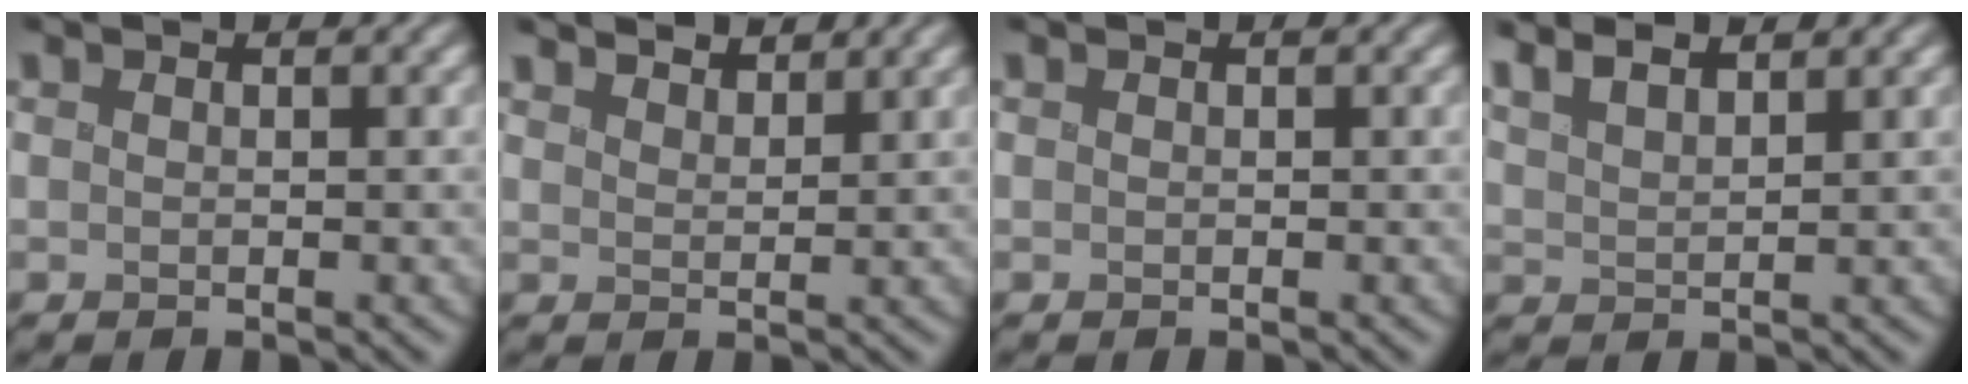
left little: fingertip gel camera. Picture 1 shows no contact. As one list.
[{"total": 4.0, "force": [3.8, 0.9, 1.1], "torque": [-0.010, 0.014, 0.039]}, {"total": 0.0}, {"total": 4.0, "force": [3.0, 1.1, 2.4], "torque": [-0.049, 0.017, 0.041]}]